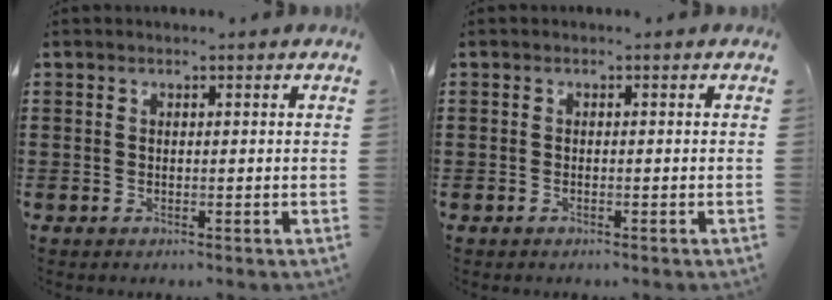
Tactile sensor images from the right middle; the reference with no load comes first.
{"total": 0.5, "force": [-0.4, 0.1, 0.4], "torque": [-0.008, -0.002, -0.007]}